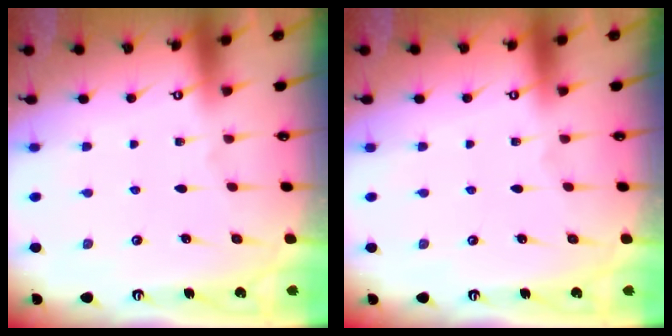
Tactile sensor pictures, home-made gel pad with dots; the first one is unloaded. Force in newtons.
{"total": 0.0}